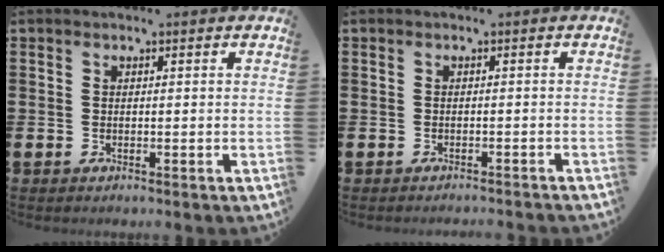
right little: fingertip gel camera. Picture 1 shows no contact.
{"total": 0.7, "force": [-0.7, -0.2, -0.1], "torque": [0.001, 0.000, -0.014]}